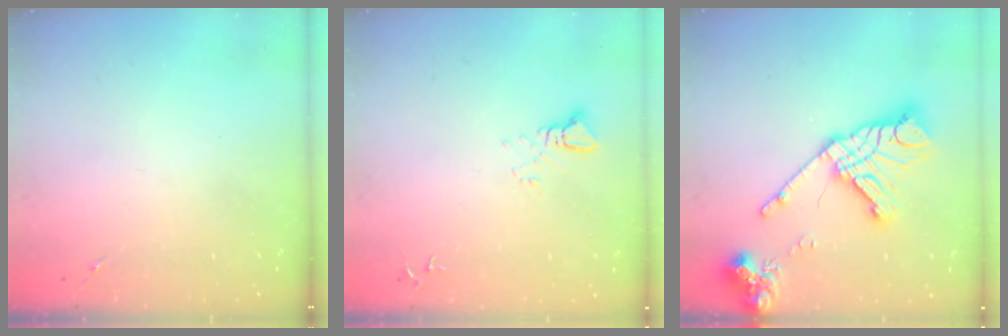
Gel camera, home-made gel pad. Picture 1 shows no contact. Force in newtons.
{"total": 2.7, "press": 2.7, "slide": 0.1}
{"total": 21.3, "press": 21.1, "slide": 2.6}